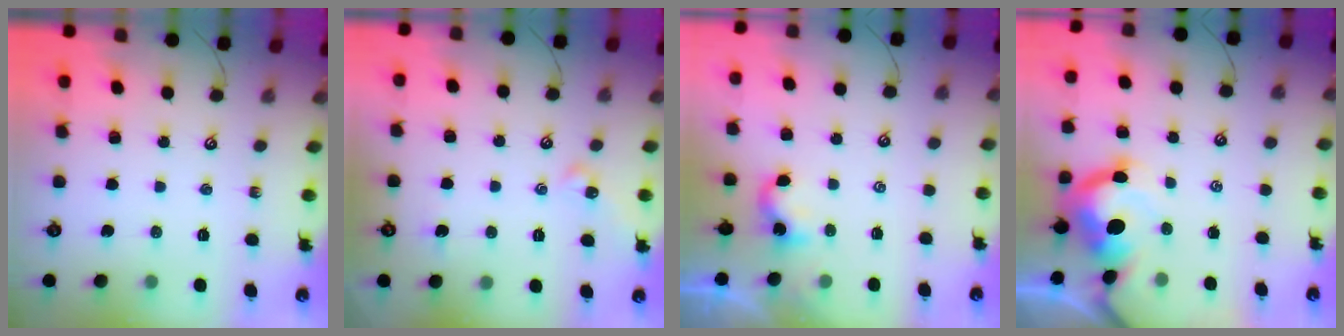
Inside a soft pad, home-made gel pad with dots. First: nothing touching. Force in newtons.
{"total": 3.3, "press": 3.2, "slide": 0.8}
{"total": 2.1, "press": 2.1, "slide": 0.4}
{"total": 8.1, "press": 8.0, "slide": 1.4}